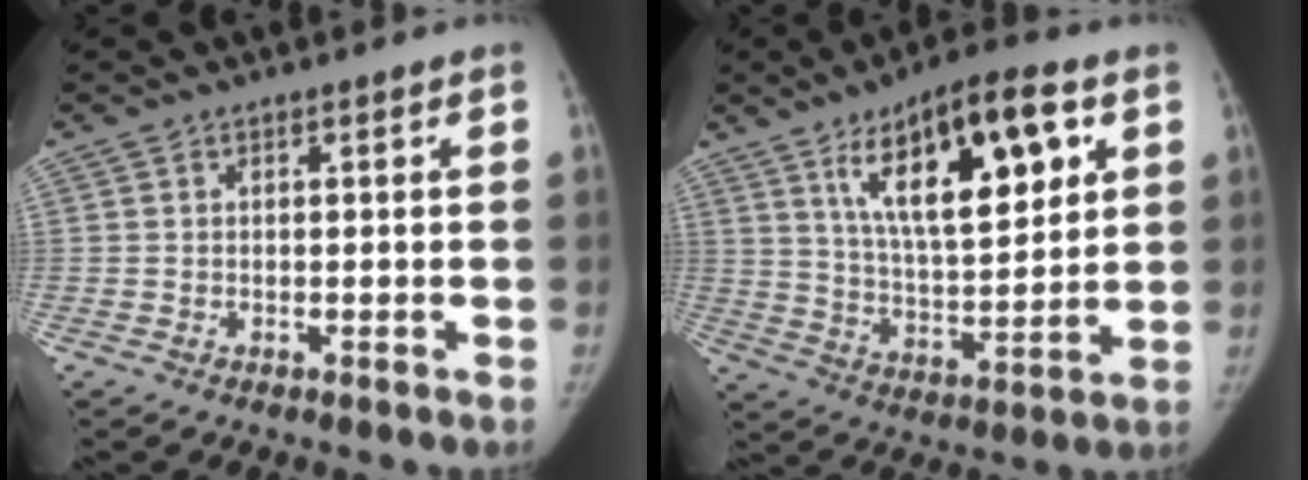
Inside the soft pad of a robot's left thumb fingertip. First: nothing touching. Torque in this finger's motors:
{"motor_torque": [0.41, 0.39, 1.52, -0.98, 0.21]}